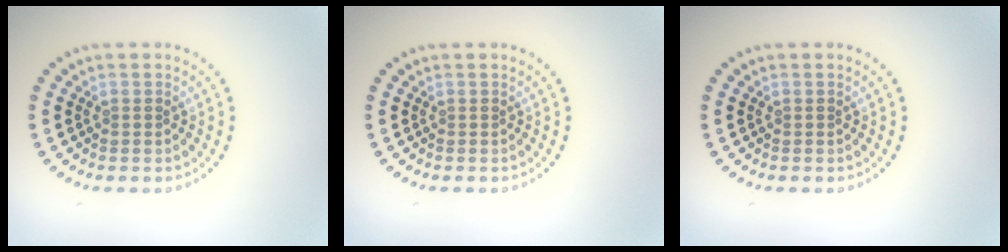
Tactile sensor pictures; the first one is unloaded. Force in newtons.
{"total": 0.0}
{"total": 0.0}